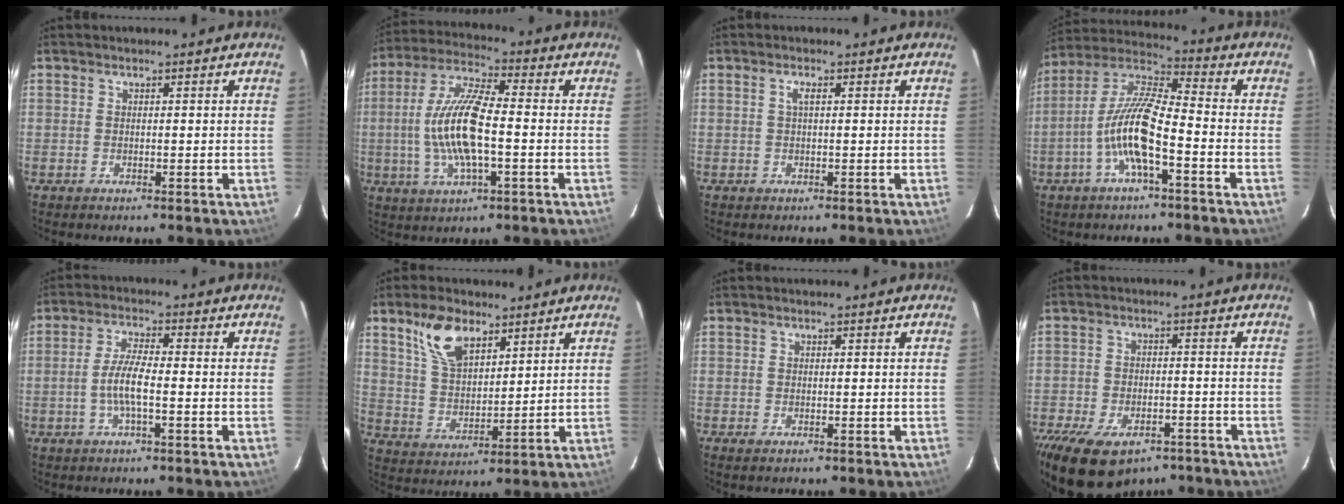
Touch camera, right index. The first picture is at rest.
{"total": 13.6, "force": [-1.8, 4.0, 12.9], "torque": [-0.262, 0.005, -0.037]}
{"total": 1.3, "force": [0.4, 0.3, 1.2], "torque": [-0.024, 0.004, 0.004]}
{"total": 12.0, "force": [-4.5, 2.5, 10.9], "torque": [-0.222, 0.004, -0.091]}
{"total": 5.6, "force": [-1.4, 0.9, 5.4], "torque": [-0.110, 0.002, -0.029]}
{"total": 10.1, "force": [6.2, 5.0, 6.2], "torque": [-0.117, 0.014, 0.127]}
{"total": 1.1, "force": [-0.8, 0.6, 0.6], "torque": [-0.011, -0.005, -0.013]}
{"total": 19.2, "force": [-12.9, 10.3, 9.8], "torque": [-0.222, -0.020, -0.191]}